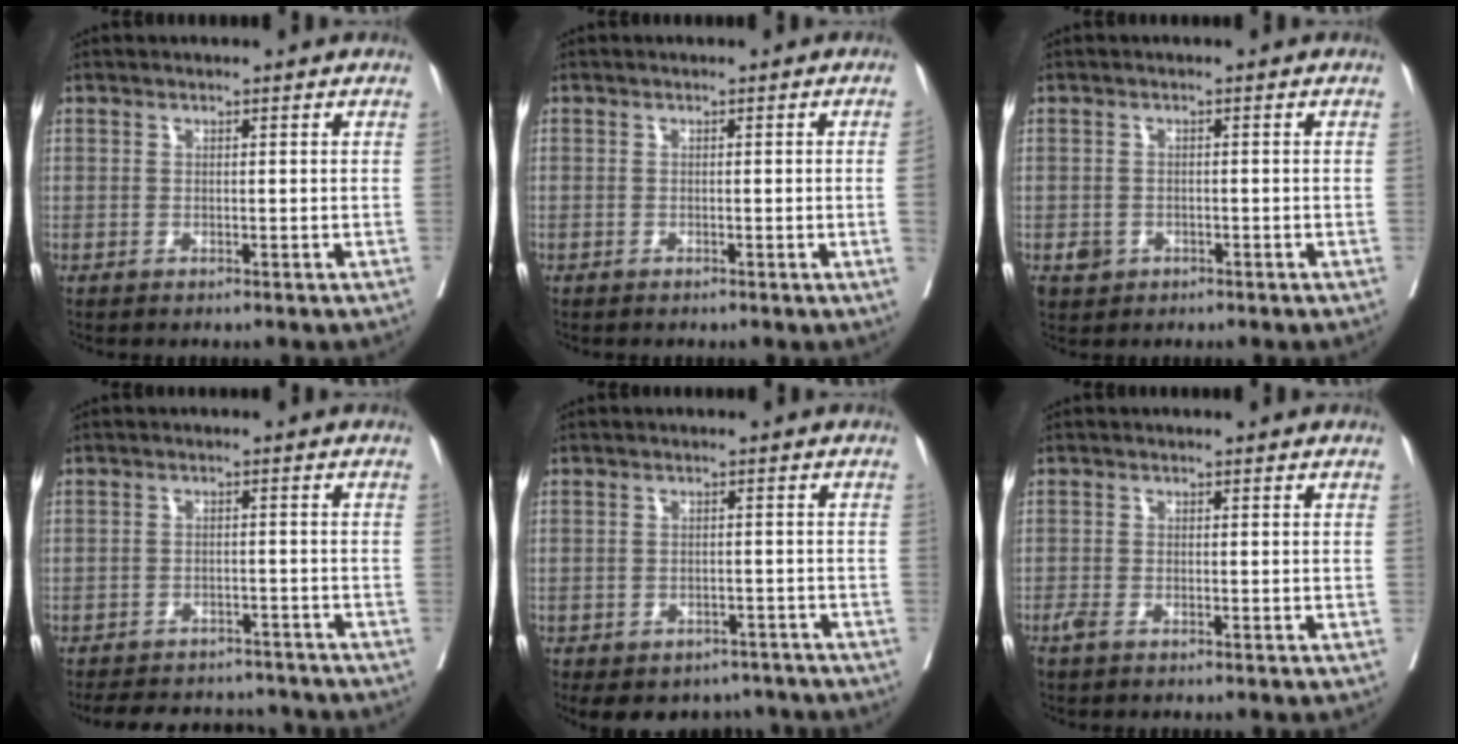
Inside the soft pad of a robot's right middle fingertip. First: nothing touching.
{"total": 1.4, "force": [-0.2, -0.6, 1.2], "torque": [-0.011, -0.002, -0.004]}
{"total": 2.3, "force": [-1.0, 2.0, 0.6], "torque": [-0.010, 0.005, -0.011]}
{"total": 12.0, "force": [-10.9, 4.2, 2.8], "torque": [-0.046, 0.013, -0.137]}
{"total": 7.8, "force": [-6.5, 4.3, 1.1], "torque": [0.000, 0.014, -0.075]}
{"total": 1.4, "force": [-1.0, 0.5, 0.9], "torque": [-0.023, -0.002, -0.019]}